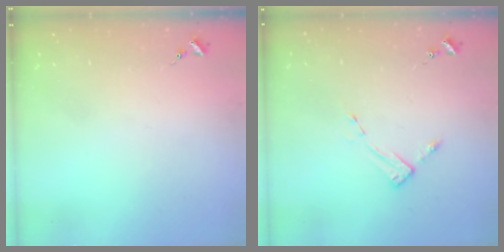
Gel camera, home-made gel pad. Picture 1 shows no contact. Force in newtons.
{"total": 2.7, "press": 2.7, "slide": 0.4}